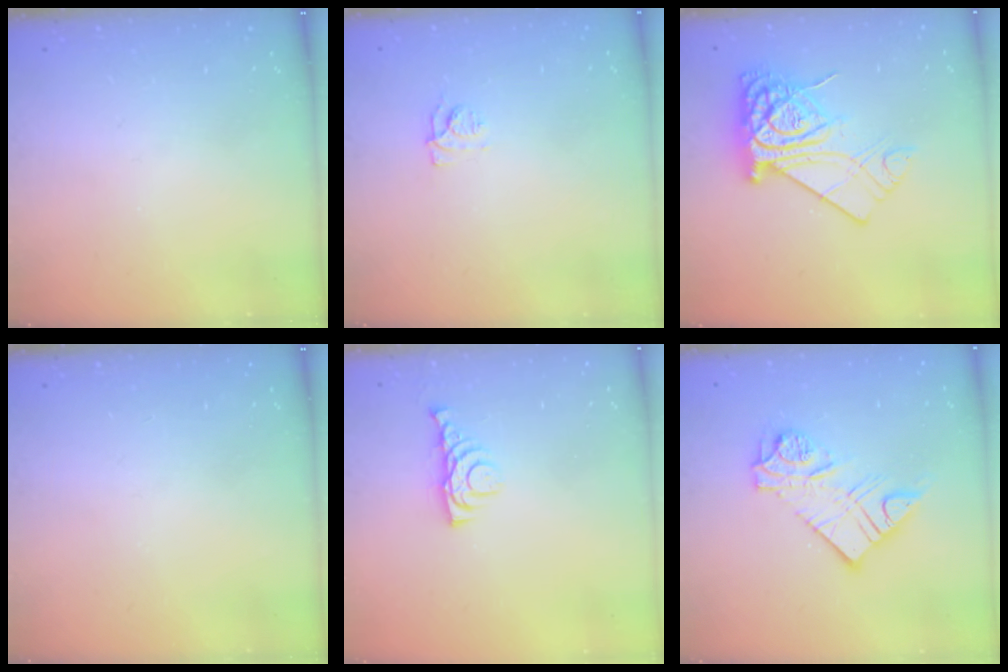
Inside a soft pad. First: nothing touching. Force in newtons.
{"total": 6.2, "press": 6.1, "slide": 0.7}
{"total": 14.7, "press": 14.7, "slide": 1.5}
{"total": 0.0}
{"total": 5.5, "press": 5.4, "slide": 1.1}
{"total": 14.2, "press": 14.1, "slide": 1.6}